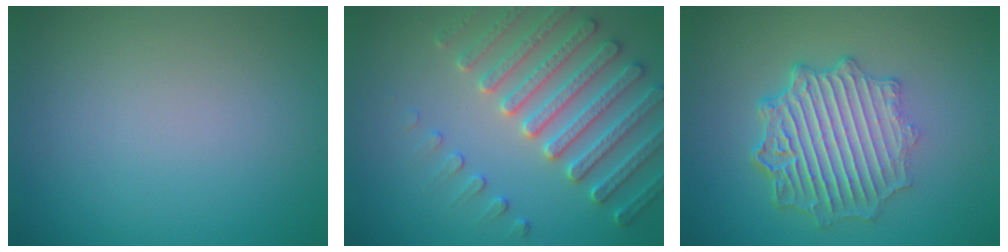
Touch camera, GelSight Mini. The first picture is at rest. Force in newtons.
{"total": 5.2, "press": 5.0, "slide": 1.4}
{"total": 6.9, "press": 5.3, "slide": 4.4}